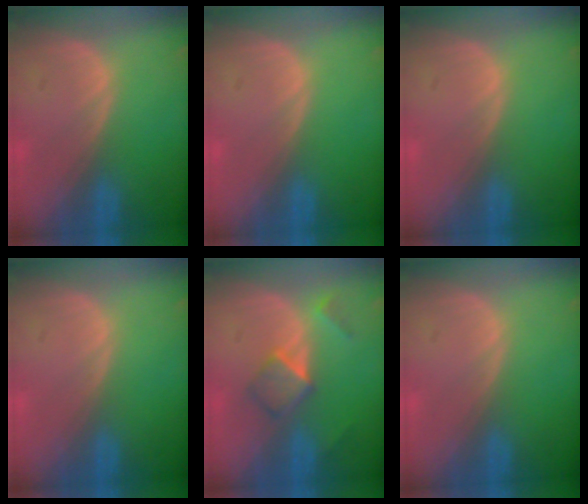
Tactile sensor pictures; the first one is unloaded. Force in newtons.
{"total": 0.0}
{"total": 0.0}
{"total": 0.0}
{"total": 5.2, "press": 4.5, "slide": 2.6}
{"total": 0.0}